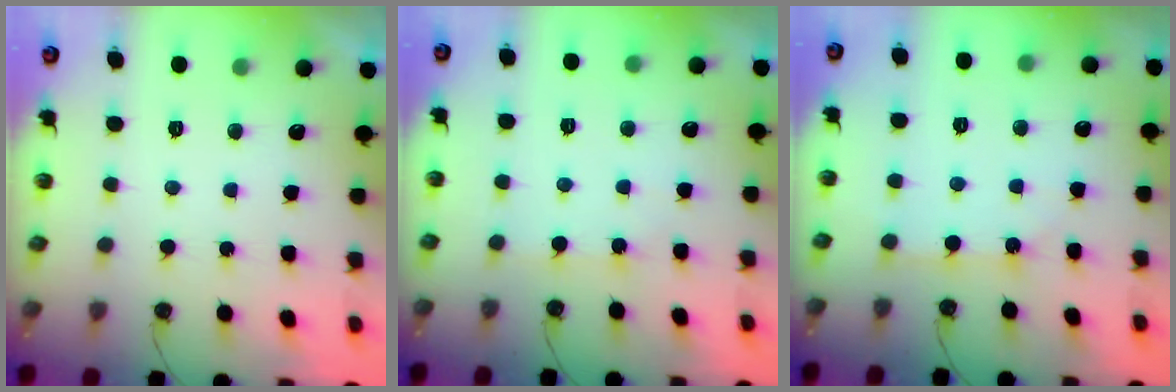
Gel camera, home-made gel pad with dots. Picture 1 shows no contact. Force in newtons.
{"total": 2.9, "press": 2.9, "slide": 0.5}
{"total": 2.4, "press": 2.4, "slide": 0.1}